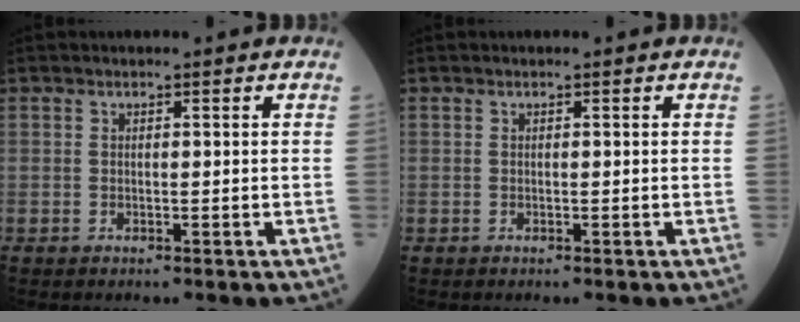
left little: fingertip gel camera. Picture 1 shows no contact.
{"total": 0.0}